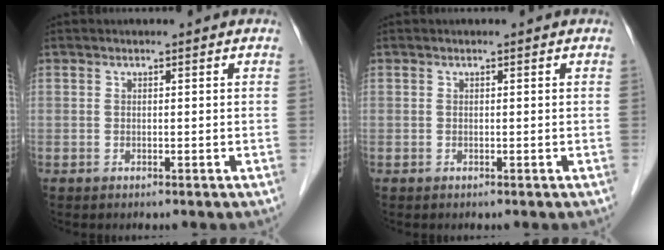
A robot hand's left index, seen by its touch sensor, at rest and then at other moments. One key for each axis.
{"total": 0.0}